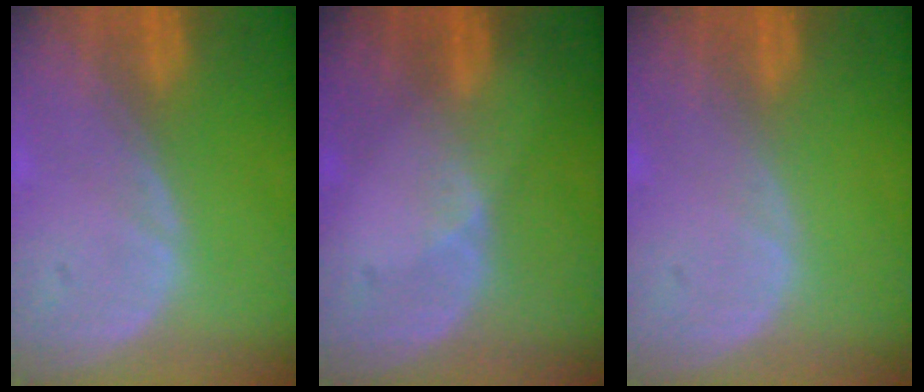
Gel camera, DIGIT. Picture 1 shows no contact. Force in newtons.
{"total": 1.8, "press": 1.2, "slide": 1.3}
{"total": 0.0}